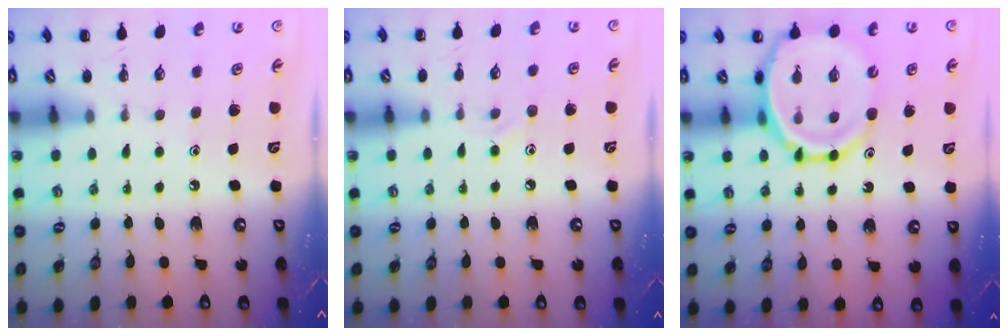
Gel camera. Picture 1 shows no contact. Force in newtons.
{"total": 7.6, "press": 7.2, "slide": 2.6}
{"total": 14.2, "press": 13.8, "slide": 3.2}